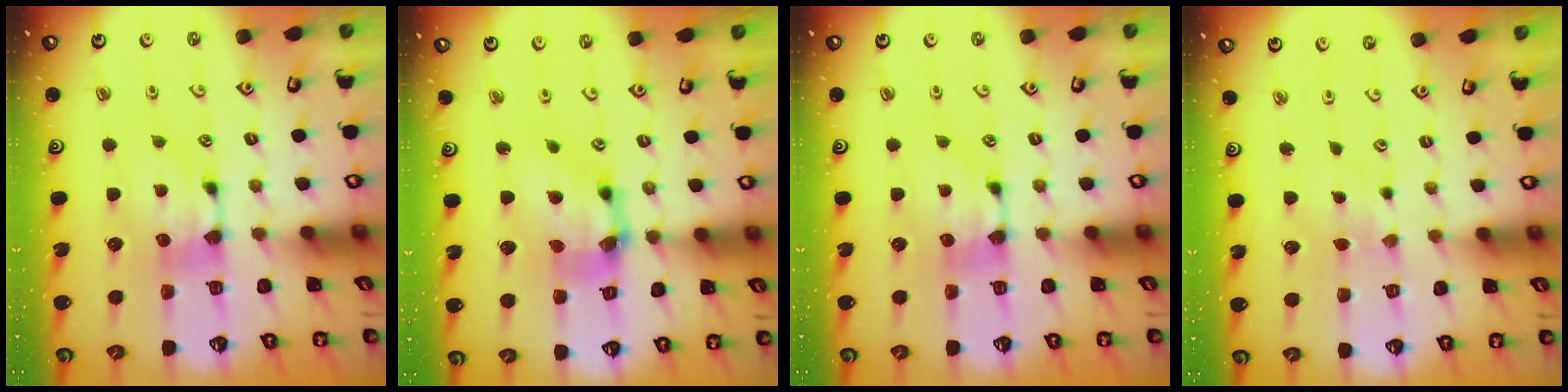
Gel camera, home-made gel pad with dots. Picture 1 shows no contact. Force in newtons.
{"total": 6.6, "press": 6.2, "slide": 2.3}
{"total": 0.0}
{"total": 2.8, "press": 2.8, "slide": 0.2}